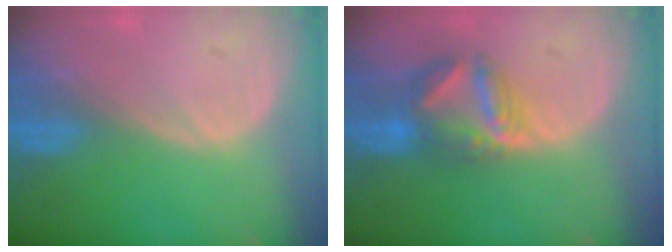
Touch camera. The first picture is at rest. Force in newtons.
{"total": 6.6, "press": 6.4, "slide": 1.5}